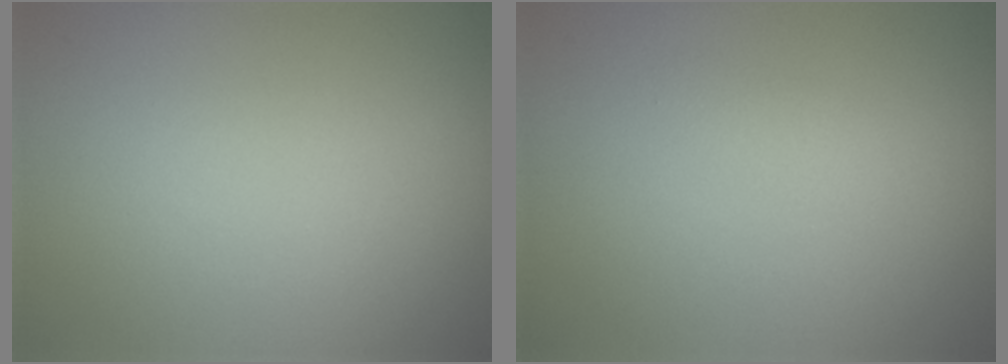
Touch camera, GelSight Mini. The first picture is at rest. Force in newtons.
{"total": 0.9, "press": 0.9, "slide": 0.0}